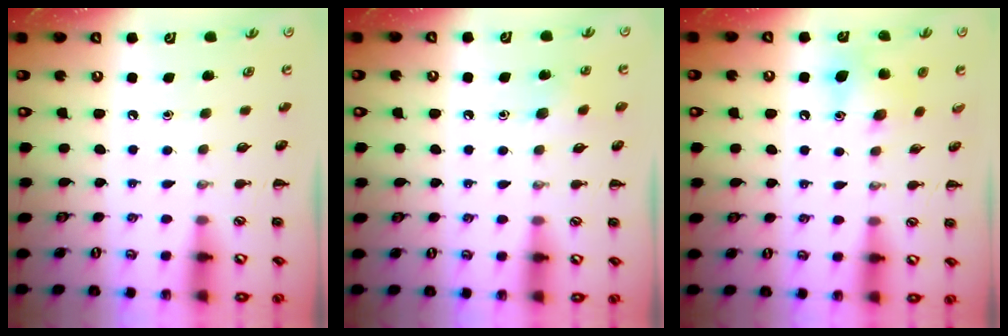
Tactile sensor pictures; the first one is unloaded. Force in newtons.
{"total": 5.5, "press": 5.2, "slide": 1.6}
{"total": 7.6, "press": 7.4, "slide": 1.8}